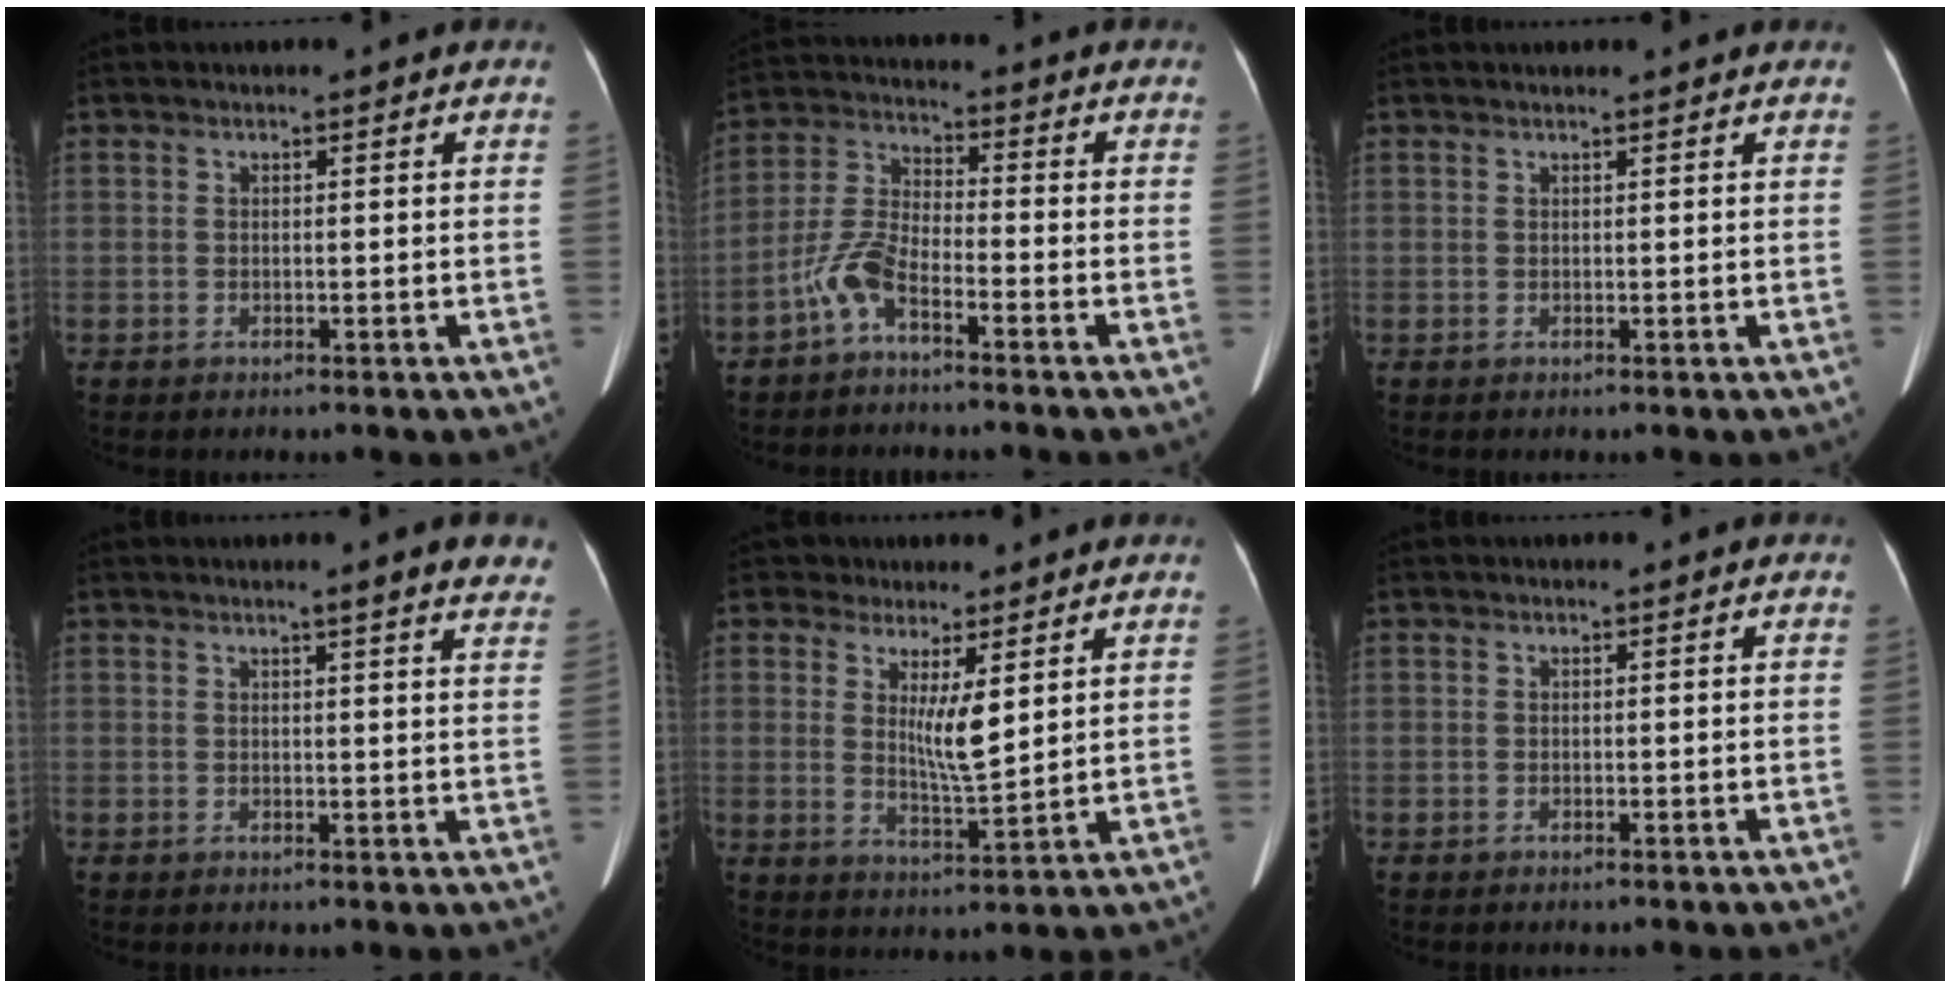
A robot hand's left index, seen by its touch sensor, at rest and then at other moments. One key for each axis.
{"total": 6.1, "fx": -4.1, "fy": 1.5, "fz": 4.3, "tx": -0.111, "ty": 0.004, "tz": -0.088}
{"total": 1.6, "fx": 1.5, "fy": 0.2, "fz": 0.5, "tx": -0.012, "ty": 0.013, "tz": 0.017}
{"total": 6.7, "fx": 5.4, "fy": 0.5, "fz": 3.9, "tx": -0.032, "ty": 0.000, "tz": 0.049}
{"total": 5.8, "fx": 2.4, "fy": 2.1, "fz": 4.9, "tx": -0.090, "ty": -0.013, "tz": 0.046}
{"total": 0.0}